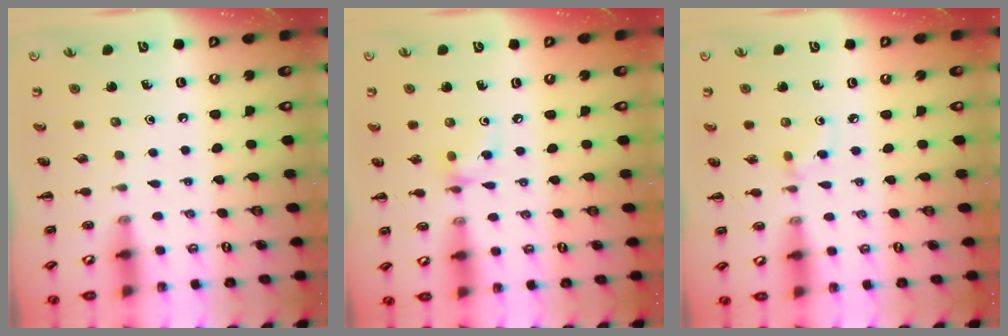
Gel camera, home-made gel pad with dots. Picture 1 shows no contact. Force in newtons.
{"total": 6.2, "press": 6.1, "slide": 1.4}
{"total": 2.6, "press": 2.3, "slide": 1.1}